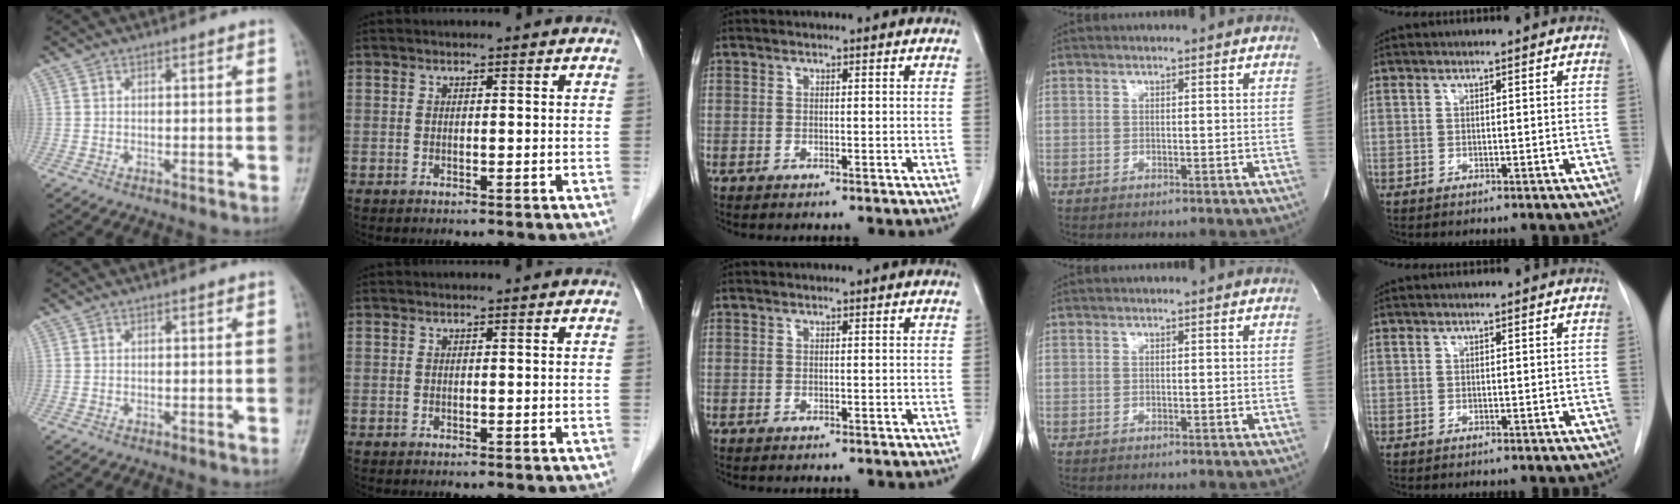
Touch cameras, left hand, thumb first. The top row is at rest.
{}